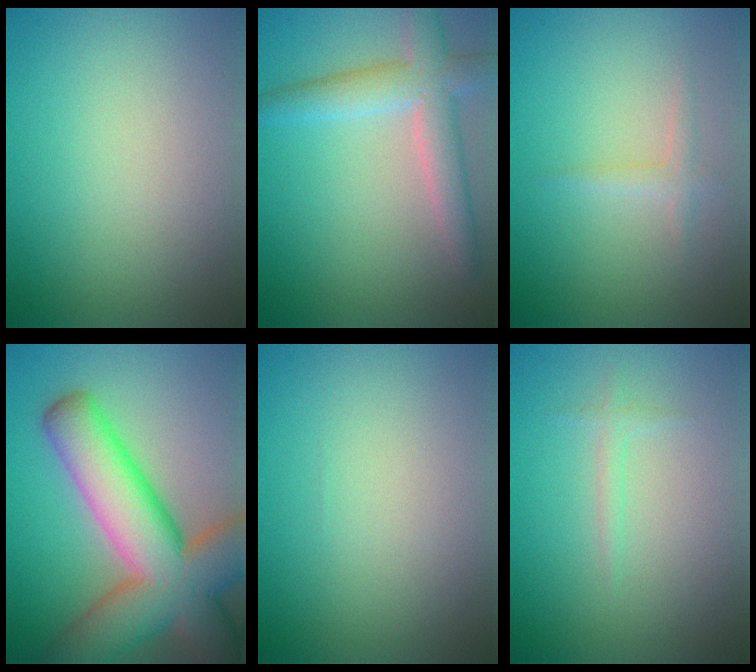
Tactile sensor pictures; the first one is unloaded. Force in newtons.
{"total": 4.7, "press": 4.7, "slide": 0.4}
{"total": 1.1, "press": 1.1, "slide": 0.0}
{"total": 13.4, "press": 13.4, "slide": 0.8}
{"total": 0.0}
{"total": 0.8, "press": 0.8, "slide": 0.0}